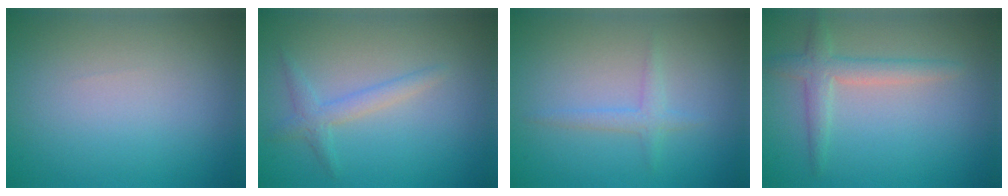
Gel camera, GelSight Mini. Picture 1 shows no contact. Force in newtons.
{"total": 1.9, "press": 1.9, "slide": 0.1}
{"total": 1.4, "press": 1.4, "slide": 0.0}
{"total": 2.5, "press": 2.5, "slide": 0.1}